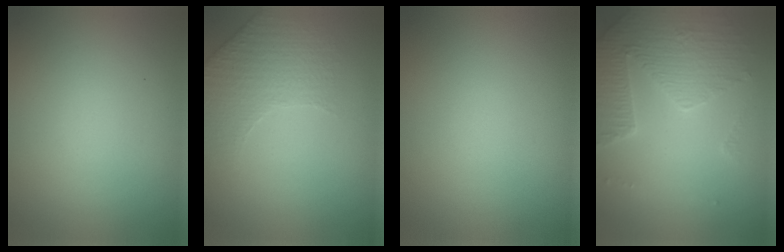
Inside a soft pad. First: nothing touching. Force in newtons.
{"total": 1.9, "press": 1.6, "slide": 1.0}
{"total": 0.0}
{"total": 3.7, "press": 3.6, "slide": 0.8}